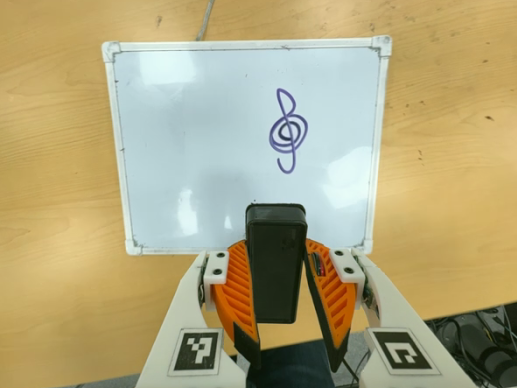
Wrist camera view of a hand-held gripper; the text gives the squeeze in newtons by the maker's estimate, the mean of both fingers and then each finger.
{"total": 8.0, "left": 6.5, "right": 9.5}